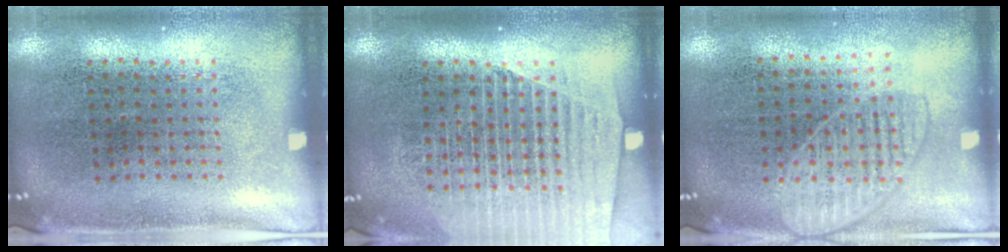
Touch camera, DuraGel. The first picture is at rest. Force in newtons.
{"total": 1.7, "press": 1.6, "slide": 0.6}
{"total": 1.3, "press": 1.2, "slide": 0.6}